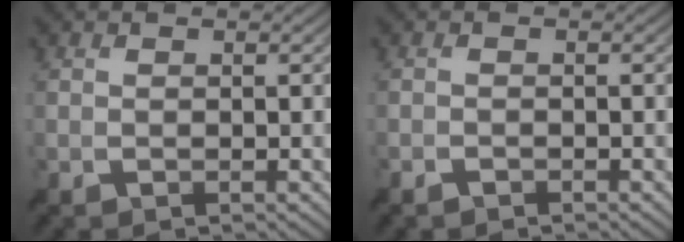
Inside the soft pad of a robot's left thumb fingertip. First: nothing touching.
{"total": 1.1, "force": [-0.9, 0.4, 0.3], "torque": [-0.006, -0.002, -0.018]}